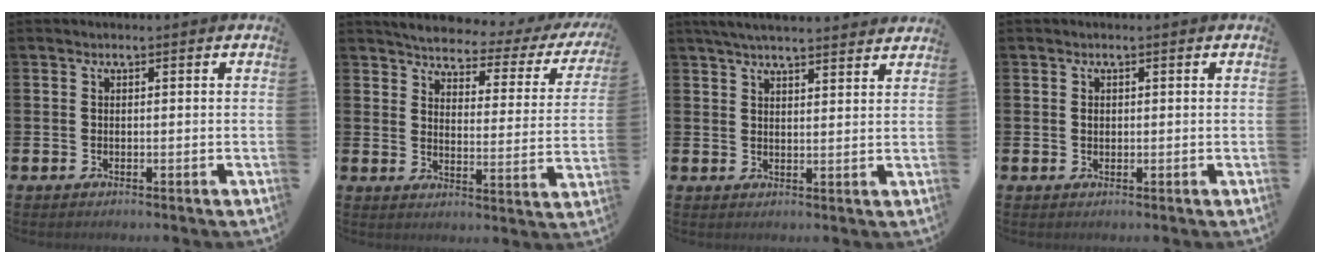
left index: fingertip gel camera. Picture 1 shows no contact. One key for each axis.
{"total": 4.2, "fx": 3.9, "fy": 0.8, "fz": 1.3, "tx": -0.048, "ty": -0.033, "tz": 0.057}
{"total": 4.5, "fx": 4.3, "fy": 0.3, "fz": 1.3, "tx": -0.033, "ty": -0.014, "tz": 0.079}
{"total": 0.7, "fx": 0.2, "fy": 0.6, "fz": 0.4, "tx": 0.001, "ty": 0.000, "tz": 0.001}